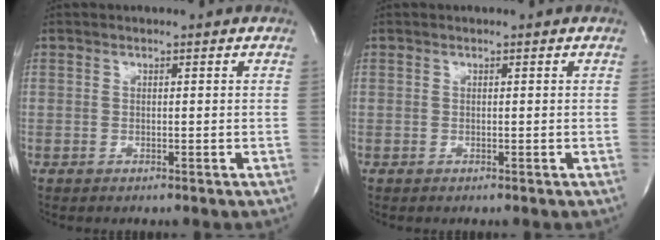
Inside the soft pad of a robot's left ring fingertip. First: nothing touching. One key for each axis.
{"total": 0.0}